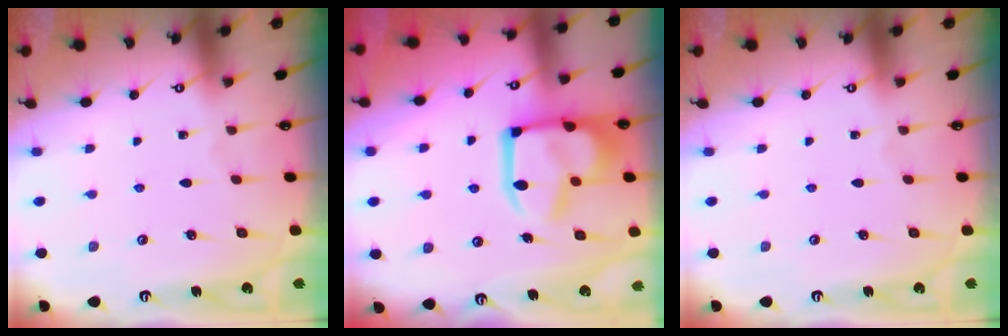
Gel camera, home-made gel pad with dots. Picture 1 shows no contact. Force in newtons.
{"total": 18.4, "press": 18.3, "slide": 2.2}
{"total": 0.0}